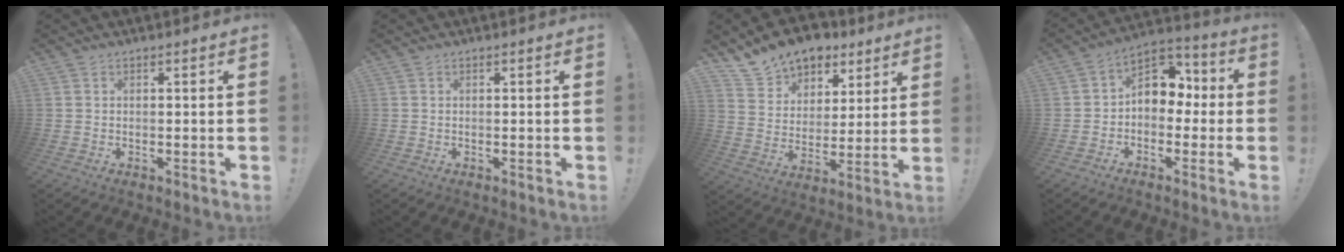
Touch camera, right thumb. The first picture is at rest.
{"total": 0.0}
{"total": 13.5, "force": [10.7, 7.6, 3.1], "torque": [-0.061, -0.079, 0.200]}
{"total": 9.1, "force": [0.4, 7.7, 4.9], "torque": [-0.064, 0.004, 0.015]}